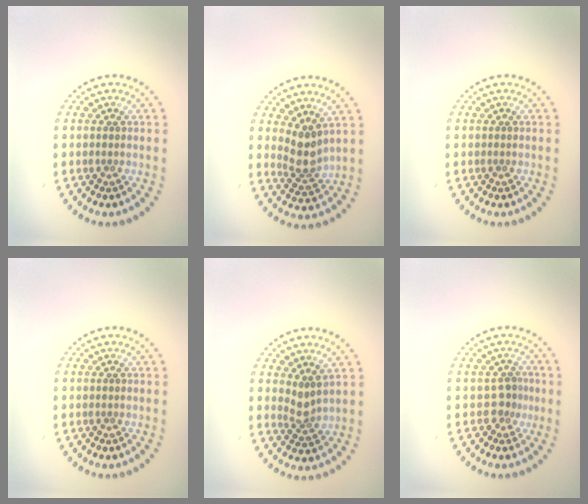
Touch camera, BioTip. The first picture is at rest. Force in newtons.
{"total": 2.8, "press": 2.1, "slide": 1.8}
{"total": 0.0}
{"total": 0.0}
{"total": 1.9, "press": 1.4, "slide": 1.3}
{"total": 1.8, "press": 1.3, "slide": 1.2}